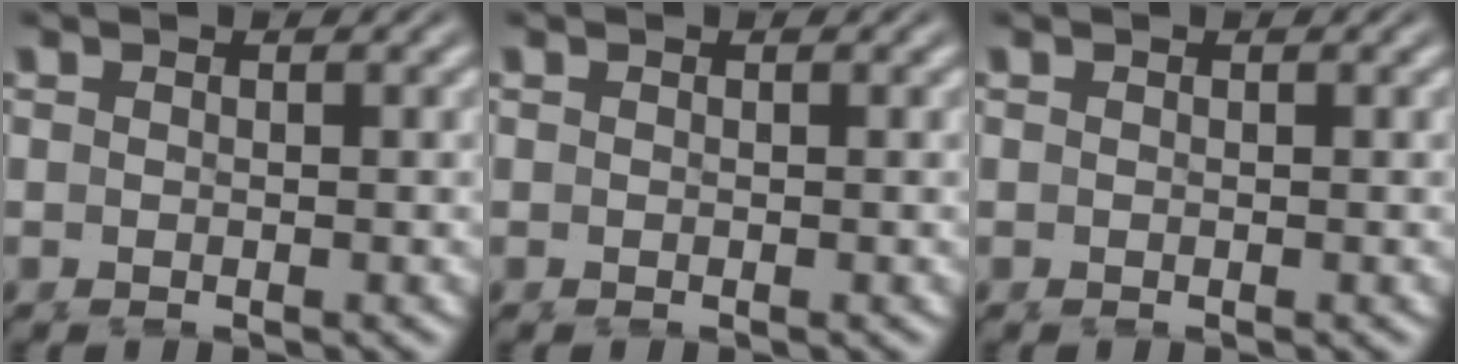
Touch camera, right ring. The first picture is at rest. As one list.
[{"total": 0.0}, {"total": 0.0}]